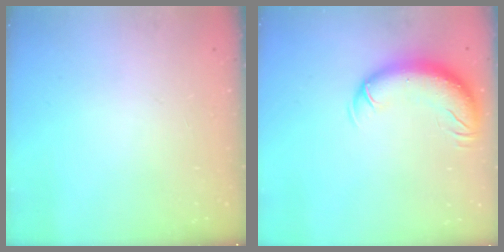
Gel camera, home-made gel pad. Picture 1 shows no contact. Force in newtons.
{"total": 12.4, "press": 12.0, "slide": 3.3}